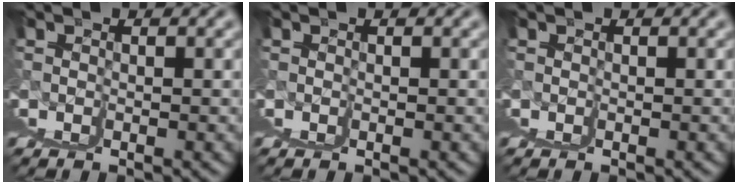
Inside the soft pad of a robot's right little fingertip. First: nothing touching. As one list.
[{"total": 0.0}, {"total": 0.0}]